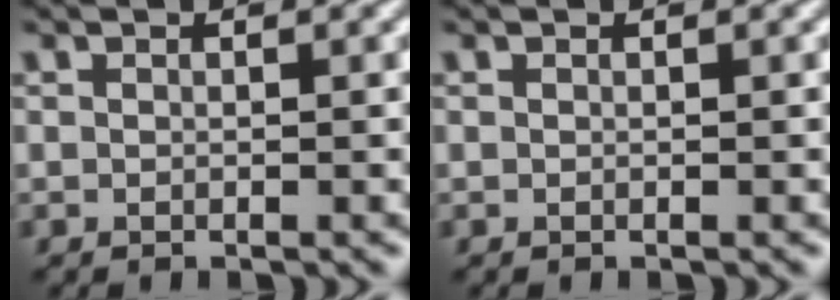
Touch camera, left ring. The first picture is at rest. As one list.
[{"total": 0.0}]